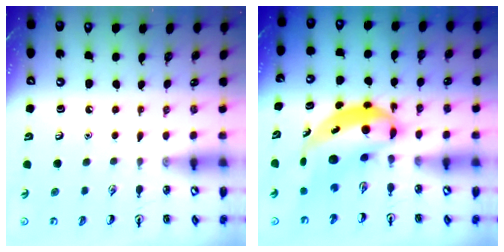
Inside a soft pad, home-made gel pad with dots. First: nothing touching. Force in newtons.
{"total": 7.7, "press": 7.5, "slide": 1.9}